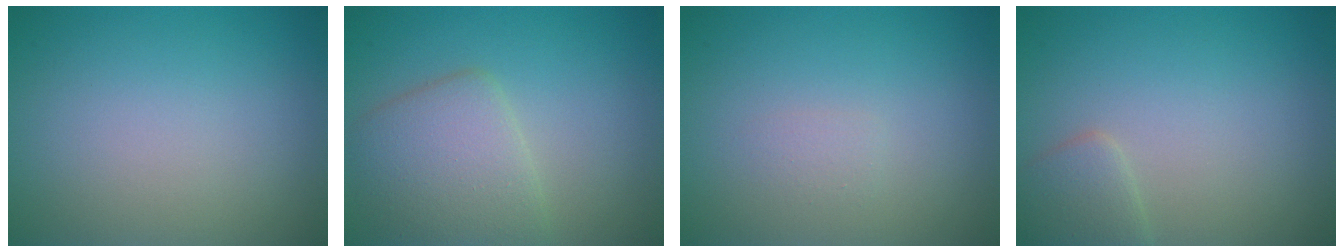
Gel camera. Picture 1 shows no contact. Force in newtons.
{"total": 4.6, "press": 4.6, "slide": 0.4}
{"total": 0.7, "press": 0.7, "slide": 0.1}
{"total": 2.0, "press": 2.0, "slide": 0.0}